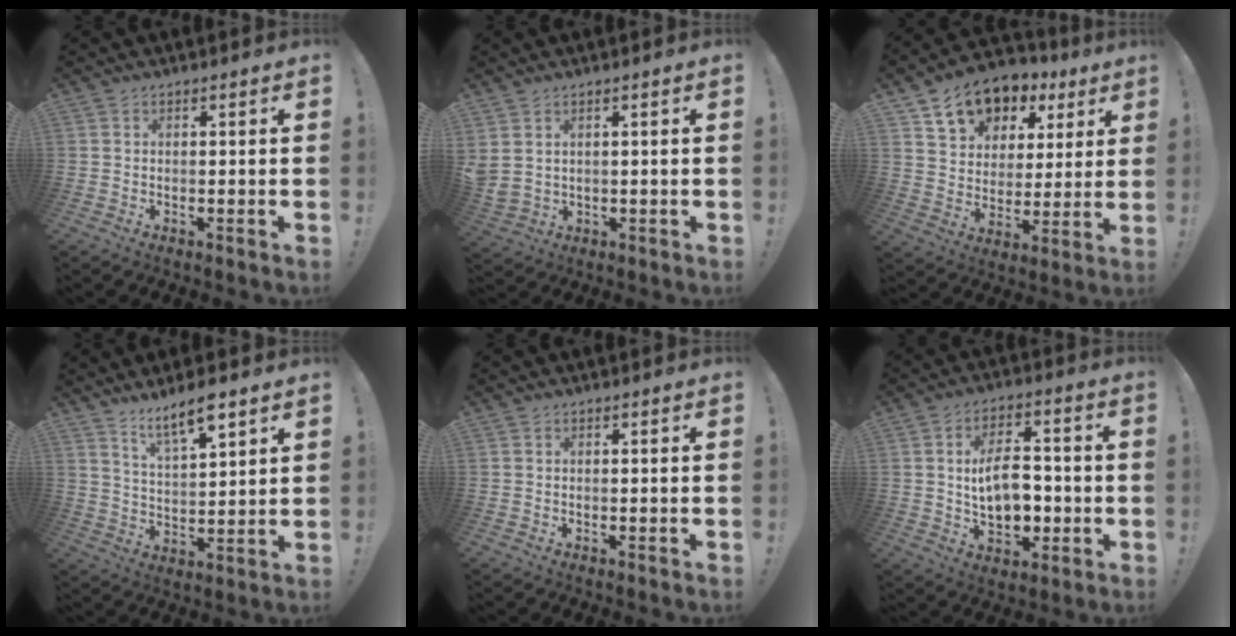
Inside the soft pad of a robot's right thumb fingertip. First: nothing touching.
{"total": 3.5, "force": [1.9, 1.6, 2.4], "torque": [-0.050, -0.005, 0.041]}
{"total": 14.0, "force": [8.4, 9.6, 5.7], "torque": [-0.084, -0.047, 0.158]}
{"total": 9.6, "force": [7.3, 2.1, 5.9], "torque": [-0.089, -0.047, 0.125]}
{"total": 0.0}
{"total": 13.2, "force": [-0.6, 8.7, 9.9], "torque": [-0.162, 0.005, -0.013]}